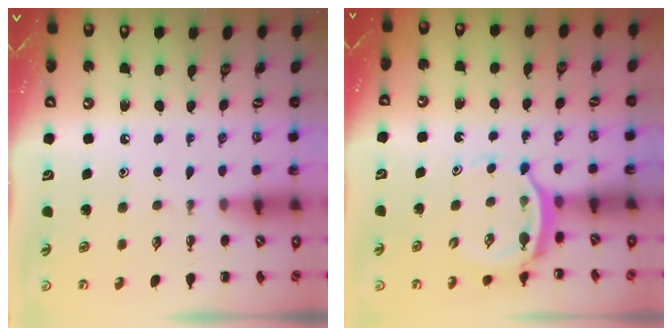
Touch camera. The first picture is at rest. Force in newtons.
{"total": 4.3, "press": 4.2, "slide": 0.9}